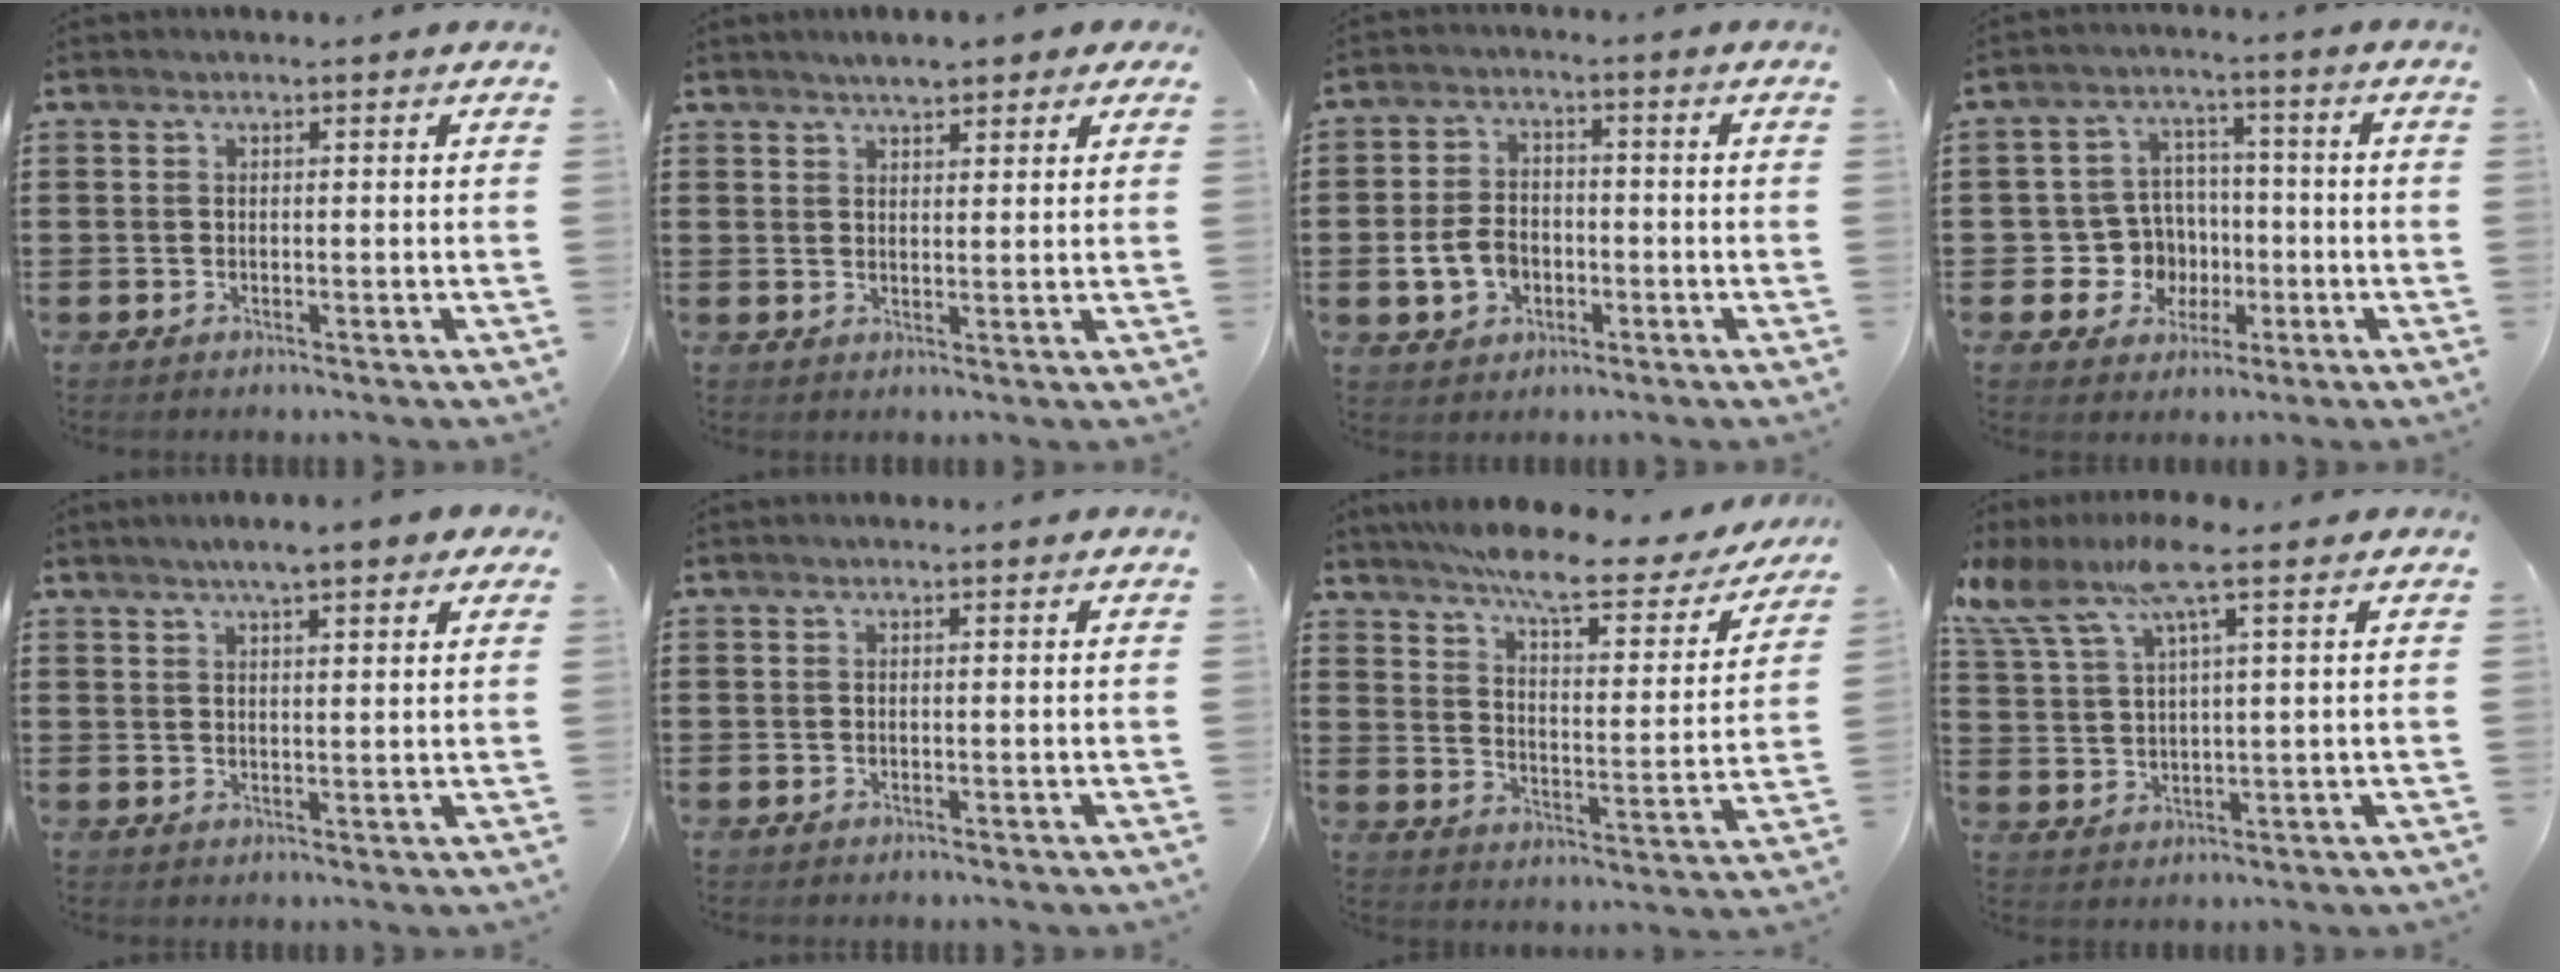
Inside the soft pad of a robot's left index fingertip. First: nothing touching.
{"total": 3.3, "force": [2.8, 0.7, 1.4], "torque": [-0.035, 0.003, 0.051]}
{"total": 5.8, "force": [-1.7, 4.2, 3.7], "torque": [-0.090, 0.003, -0.037]}
{"total": 7.5, "force": [-1.0, 7.1, 2.1], "torque": [-0.065, 0.011, -0.011]}
{"total": 4.0, "force": [3.0, 0.5, 2.6], "torque": [-0.051, 0.004, 0.050]}
{"total": 0.0}
{"total": 9.6, "force": [8.2, 0.5, 4.9], "torque": [-0.109, -0.056, 0.137]}
{"total": 9.3, "force": [6.3, 2.0, 6.5], "torque": [-0.144, -0.013, 0.114]}